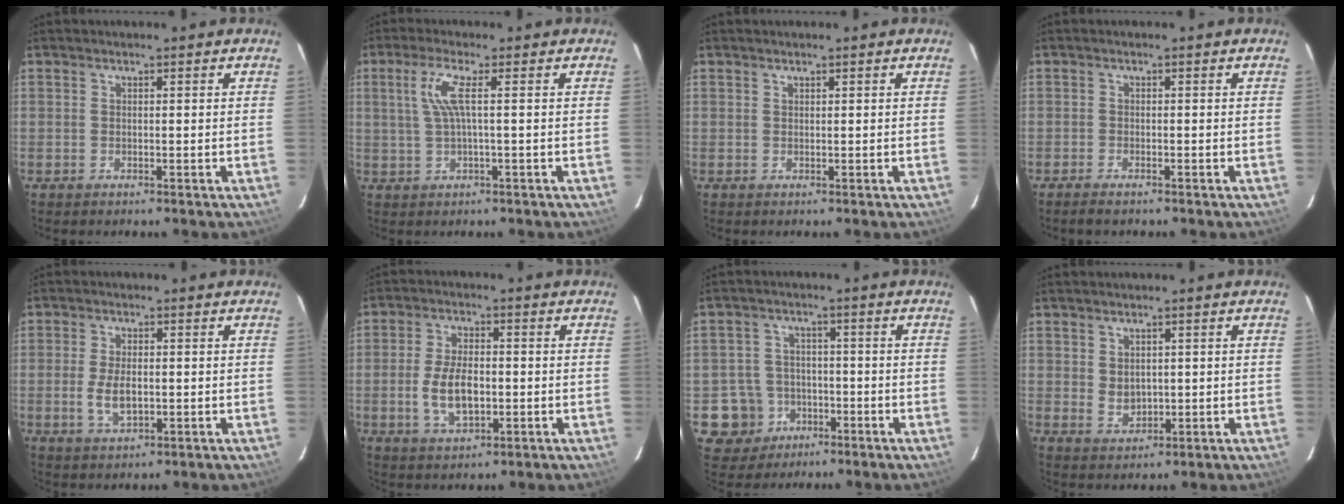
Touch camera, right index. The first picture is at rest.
{"total": 4.8, "force": [0.8, -0.1, 4.7], "torque": [-0.094, 0.002, 0.022]}
{"total": 0.0}
{"total": 1.9, "force": [-1.6, 0.4, 0.9], "torque": [-0.024, -0.003, -0.031]}
{"total": 5.2, "force": [-0.9, 2.5, 4.5], "torque": [-0.094, -0.005, -0.015]}
{"total": 8.1, "force": [-1.5, 4.0, 6.9], "torque": [-0.141, -0.003, -0.024]}
{"total": 8.3, "force": [-3.1, 7.7, 0.5], "torque": [-0.034, 0.031, -0.039]}
{"total": 3.5, "force": [0.4, 2.8, 2.0], "torque": [-0.034, -0.002, 0.014]}